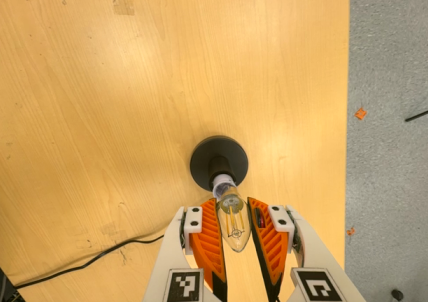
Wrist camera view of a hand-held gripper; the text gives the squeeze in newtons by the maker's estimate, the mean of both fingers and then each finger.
{"total": 11.1, "left": 11.2, "right": 11.0}